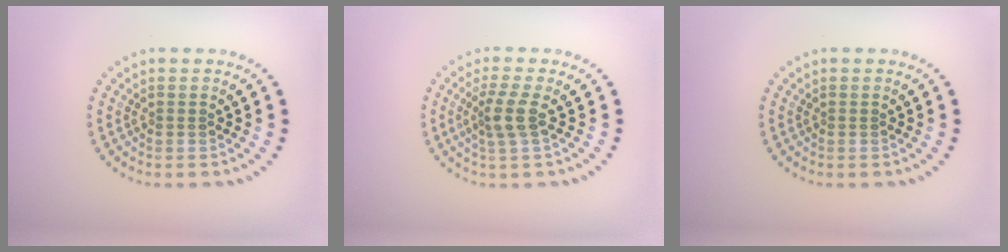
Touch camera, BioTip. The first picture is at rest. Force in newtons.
{"total": 2.6, "press": 2.1, "slide": 1.5}
{"total": 0.0}